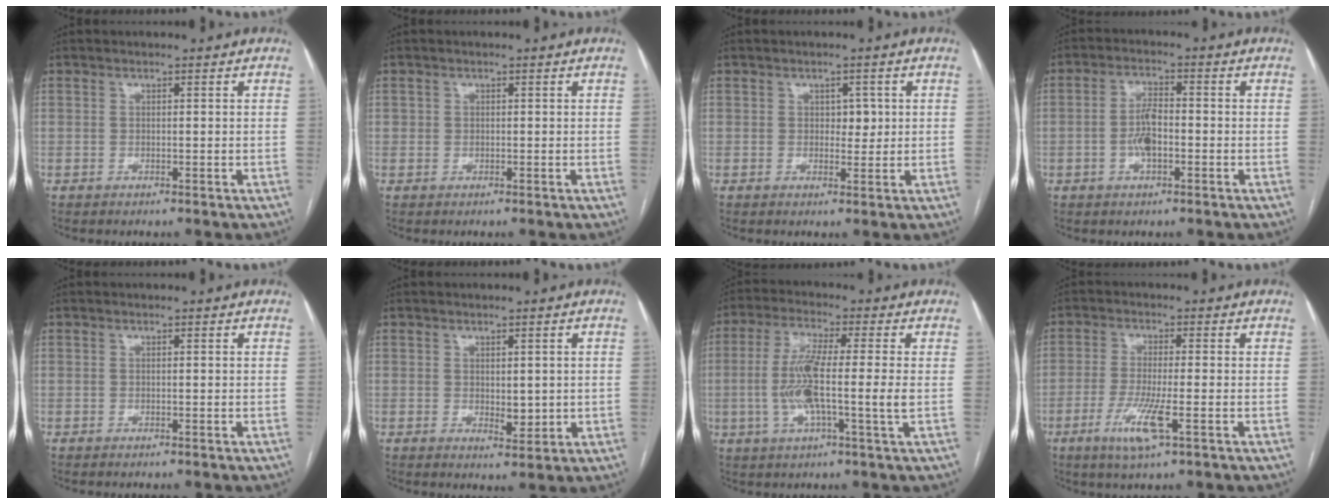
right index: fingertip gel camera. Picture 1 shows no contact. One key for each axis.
{"total": 0.7, "fx": 0.2, "fy": 0.7, "fz": 0.1, "tx": 0.006, "ty": 0.002, "tz": 0.001}
{"total": 2.1, "fx": 0.4, "fy": 1.3, "fz": 1.6, "tx": -0.016, "ty": 0.001, "tz": 0.006}
{"total": 4.7, "fx": -1.1, "fy": 1.8, "fz": 4.3, "tx": -0.089, "ty": 0.008, "tz": -0.022}
{"total": 0.0}
{"total": 3.2, "fx": 0.0, "fy": 1.6, "fz": 2.8, "tx": -0.038, "ty": -0.008, "tz": 0.008}
{"total": 10.1, "fx": -0.9, "fy": 0.1, "fz": 10.0, "tx": -0.201, "ty": -0.001, "tz": -0.026}
{"total": 6.8, "fx": -2.8, "fy": 0.4, "fz": 6.2, "tx": -0.125, "ty": -0.016, "tz": -0.051}